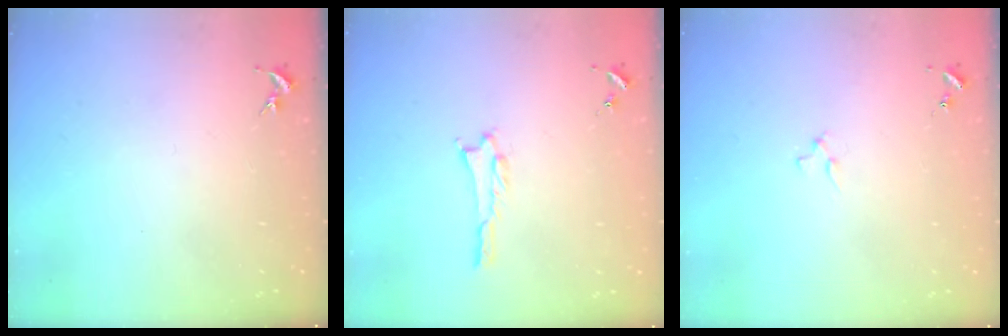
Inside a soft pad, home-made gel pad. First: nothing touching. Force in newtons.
{"total": 1.0, "press": 1.0, "slide": 0.2}
{"total": 0.9, "press": 0.9, "slide": 0.2}